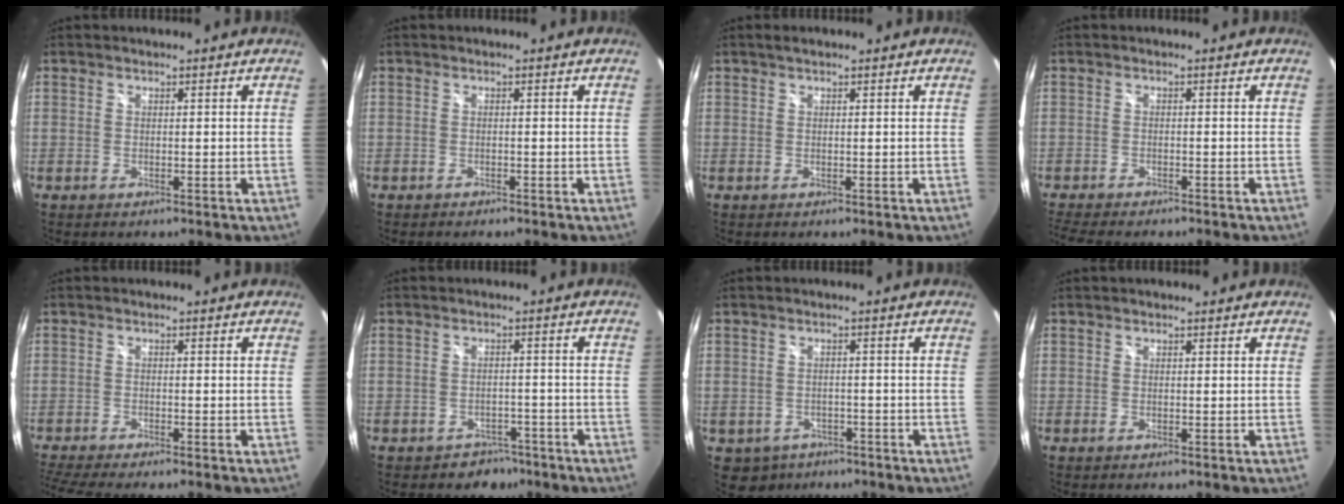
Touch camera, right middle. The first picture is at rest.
{"total": 0.5, "force": [-0.5, 0.0, 0.0], "torque": [-0.004, -0.002, -0.010]}
{"total": 0.8, "force": [0.5, 0.2, 0.6], "torque": [-0.011, 0.006, 0.007]}
{"total": 6.6, "force": [-5.8, 0.8, 2.9], "torque": [-0.072, -0.024, -0.098]}
{"total": 5.9, "force": [-5.1, -0.8, 2.8], "torque": [-0.074, -0.030, -0.092]}
{"total": 4.3, "force": [-3.1, 3.0, 0.1], "torque": [-0.004, 0.015, -0.040]}
{"total": 5.0, "force": [-2.8, 4.0, 1.3], "torque": [-0.038, -0.007, -0.033]}
{"total": 0.6, "force": [0.4, 0.4, 0.2], "torque": [-0.006, 0.002, 0.002]}